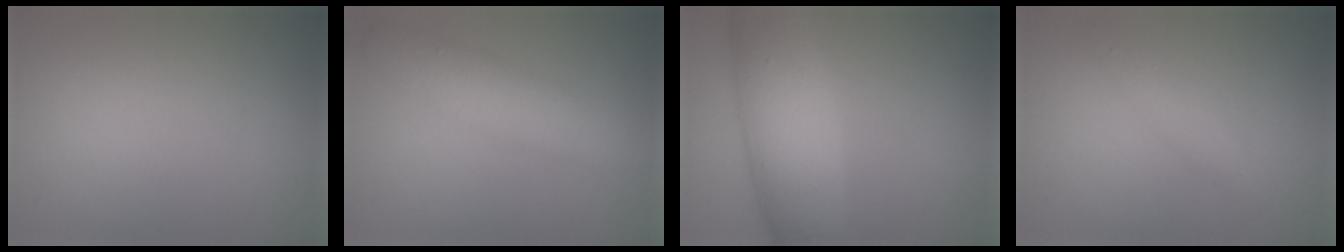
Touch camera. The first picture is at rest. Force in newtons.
{"total": 4.5, "press": 4.5, "slide": 0.1}
{"total": 7.3, "press": 7.3, "slide": 0.3}
{"total": 1.6, "press": 1.6, "slide": 0.0}